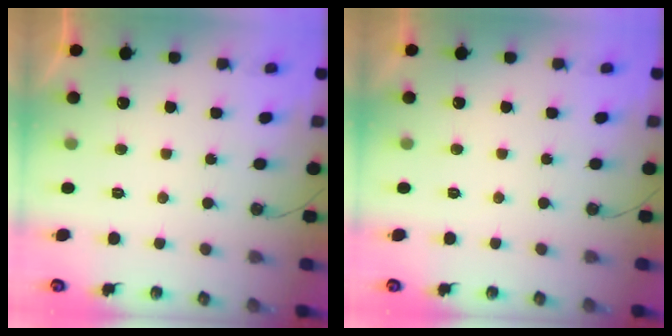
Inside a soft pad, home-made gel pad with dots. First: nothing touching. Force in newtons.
{"total": 0.0}